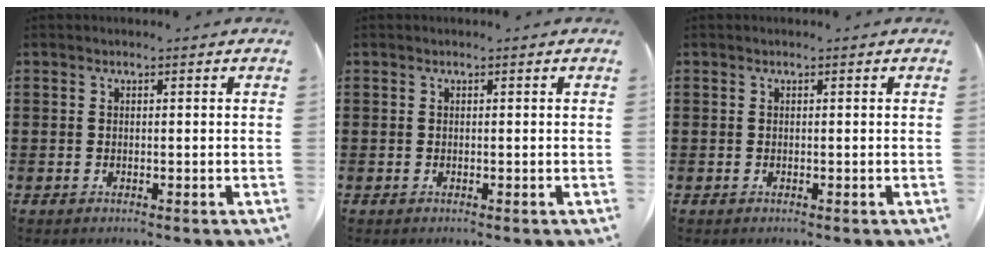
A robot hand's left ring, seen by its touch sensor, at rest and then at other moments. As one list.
[{"total": 0.0}, {"total": 0.0}]